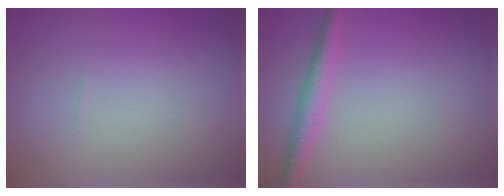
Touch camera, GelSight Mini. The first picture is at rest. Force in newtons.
{"total": 2.4, "press": 2.4, "slide": 0.1}